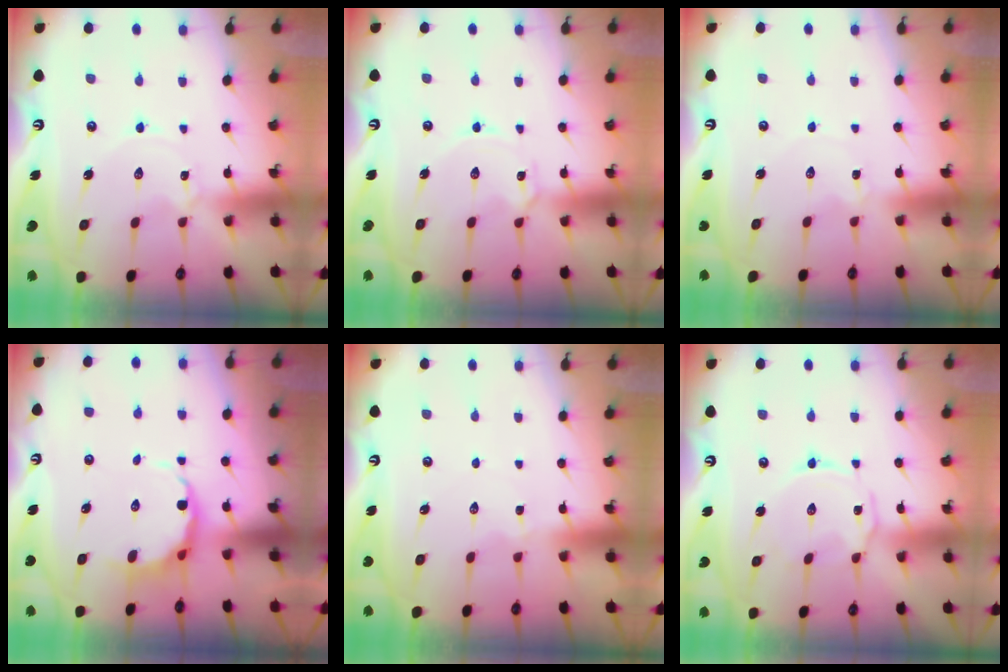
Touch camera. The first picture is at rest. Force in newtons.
{"total": 1.9, "press": 1.9, "slide": 0.4}
{"total": 1.0, "press": 1.0, "slide": 0.2}
{"total": 6.2, "press": 5.7, "slide": 2.5}
{"total": 2.3, "press": 2.2, "slide": 0.5}
{"total": 3.3, "press": 3.3, "slide": 0.2}